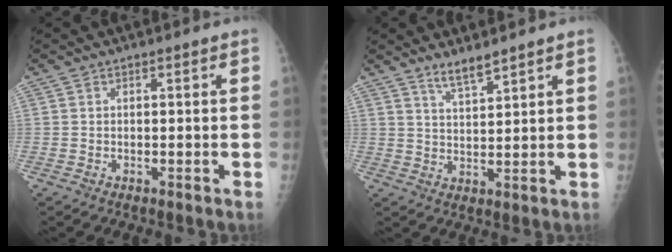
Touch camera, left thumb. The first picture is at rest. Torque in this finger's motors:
{"motor_torque": [1.06, -0.13, 0.35, -0.30, 0.00]}